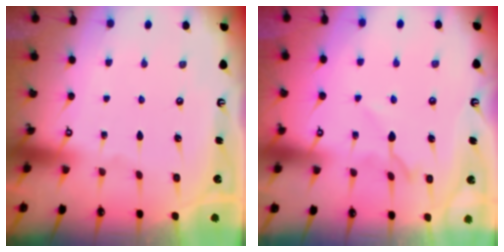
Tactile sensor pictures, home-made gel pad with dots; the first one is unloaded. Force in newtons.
{"total": 6.8, "press": 6.8, "slide": 0.9}